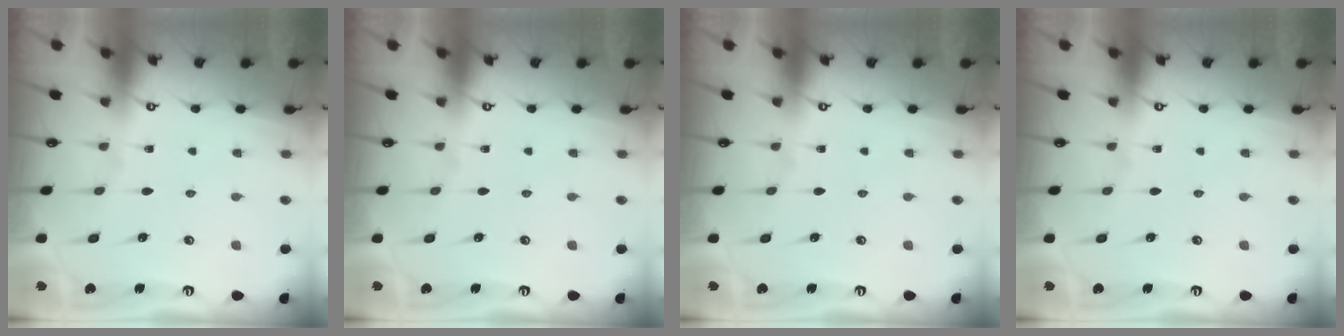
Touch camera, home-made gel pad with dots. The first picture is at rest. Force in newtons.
{"total": 0.0}
{"total": 0.0}
{"total": 0.0}